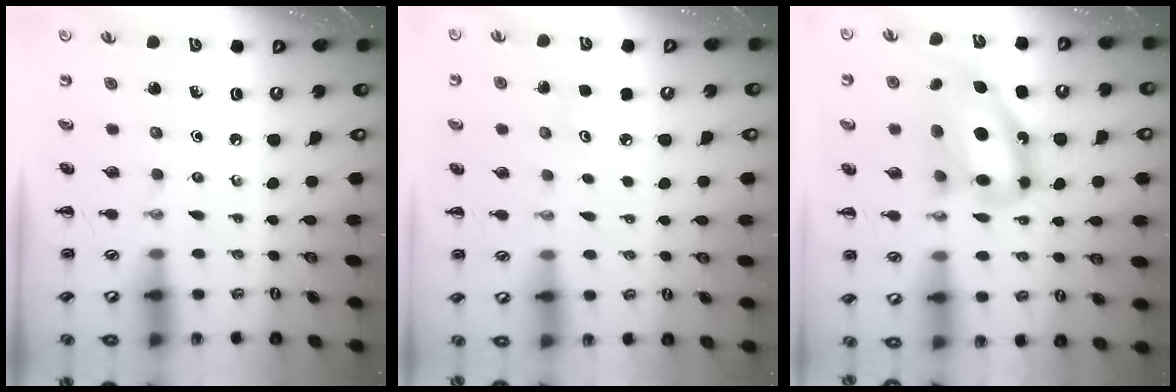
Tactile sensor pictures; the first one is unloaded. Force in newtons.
{"total": 3.6, "press": 3.5, "slide": 1.0}
{"total": 14.4, "press": 13.9, "slide": 3.6}